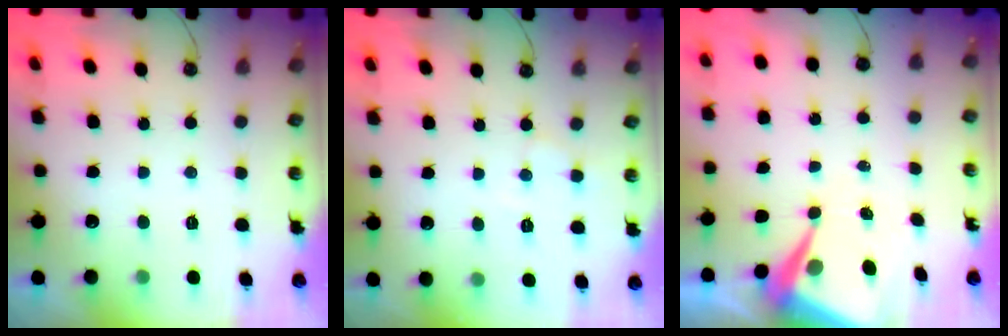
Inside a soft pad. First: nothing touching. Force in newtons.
{"total": 5.8, "press": 5.8, "slide": 0.7}
{"total": 10.5, "press": 10.5, "slide": 0.7}